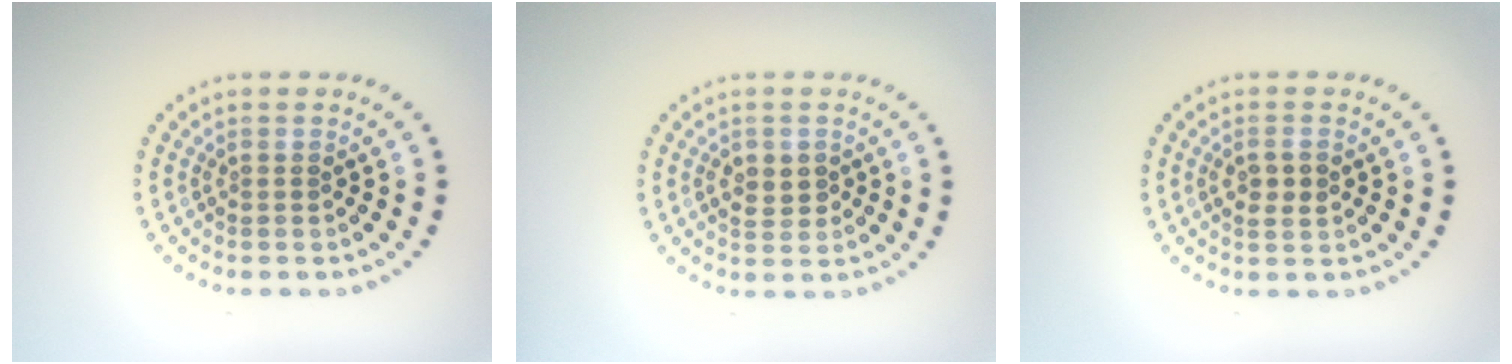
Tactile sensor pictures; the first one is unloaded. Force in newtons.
{"total": 2.1, "press": 2.1, "slide": 0.2}
{"total": 2.1, "press": 2.1, "slide": 0.2}